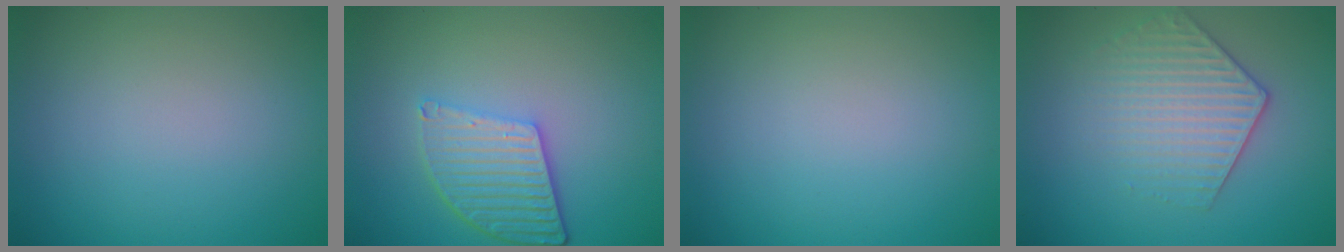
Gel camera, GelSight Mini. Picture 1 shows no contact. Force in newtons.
{"total": 4.8, "press": 3.8, "slide": 3.0}
{"total": 0.0}
{"total": 3.5, "press": 3.3, "slide": 1.2}